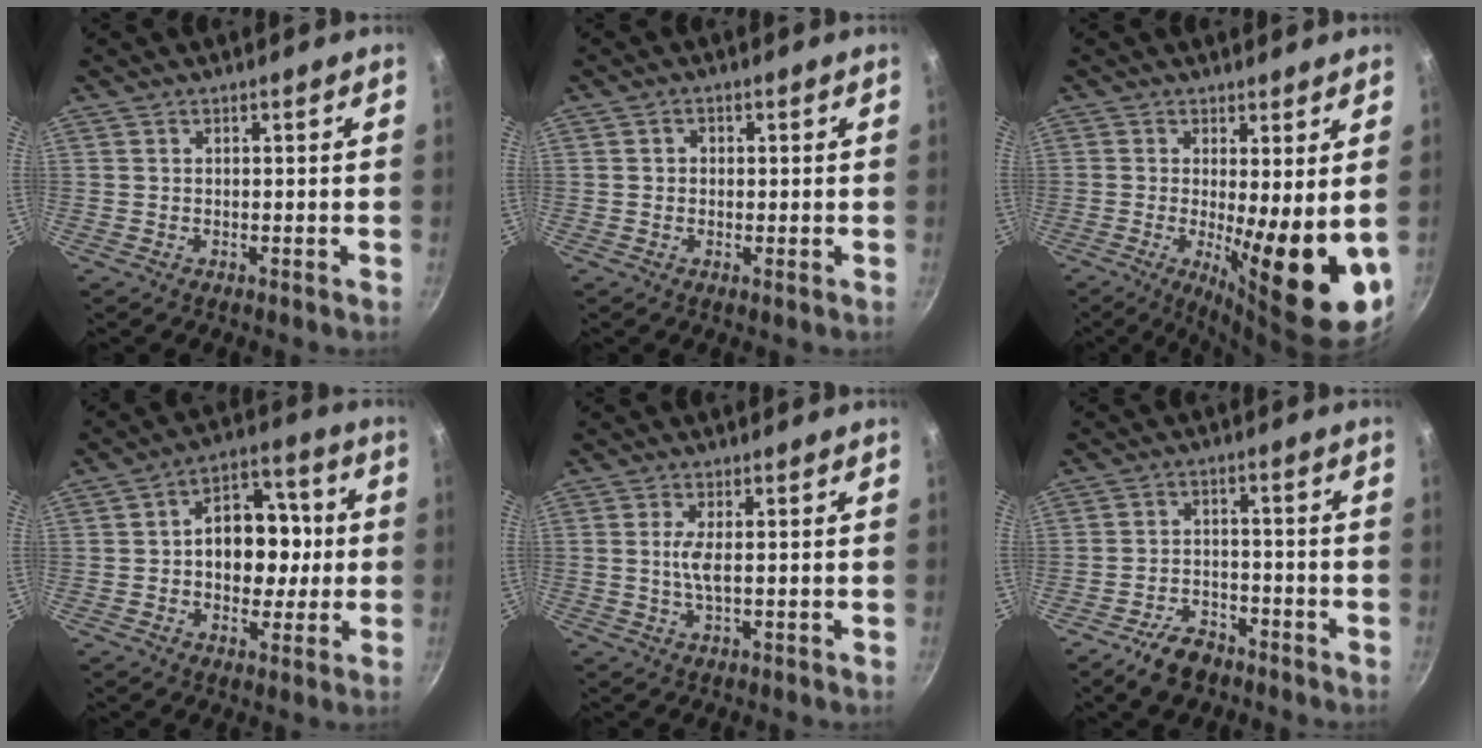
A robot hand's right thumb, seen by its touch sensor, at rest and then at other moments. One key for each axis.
{"total": 1.7, "fx": 0.2, "fy": 1.5, "fz": 0.8, "tx": -0.006, "ty": -0.004, "tz": -0.003}
{"total": 14.6, "fx": -1.2, "fy": 3.7, "fz": 14.0, "tx": -0.185, "ty": -0.025, "tz": -0.008}
{"total": 13.6, "fx": 0.0, "fy": 9.8, "fz": 9.3, "tx": -0.082, "ty": 0.024, "tz": -0.012}
{"total": 3.4, "fx": 0.2, "fy": 0.8, "fz": 3.3, "tx": -0.075, "ty": -0.002, "tz": 0.004}
{"total": 7.2, "fx": -5.1, "fy": 3.9, "fz": 3.3, "tx": -0.052, "ty": 0.042, "tz": -0.085}